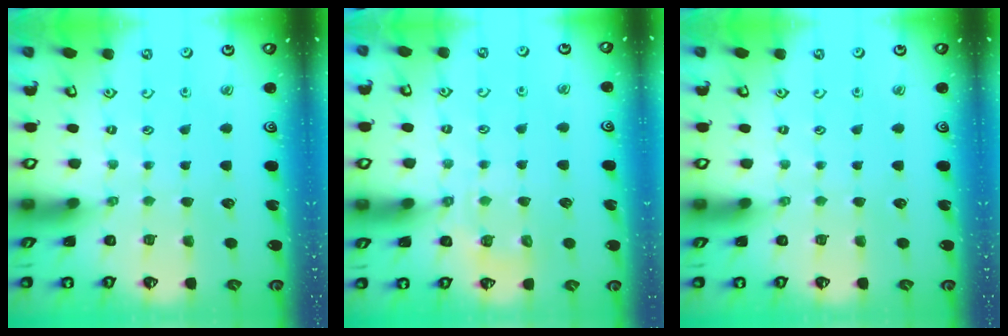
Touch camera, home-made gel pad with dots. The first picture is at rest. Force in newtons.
{"total": 6.2, "press": 6.1, "slide": 1.0}
{"total": 0.0}